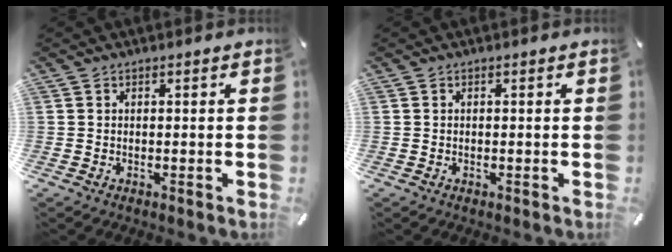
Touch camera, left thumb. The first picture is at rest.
{"total": 0.0}